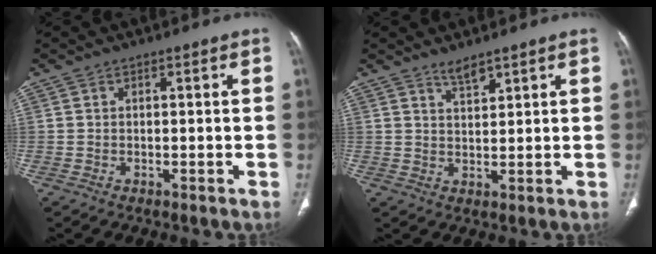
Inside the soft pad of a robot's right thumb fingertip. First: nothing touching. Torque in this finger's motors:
{"motor_torque": [0.40, 0.71, -0.02, 0.00, 0.00]}